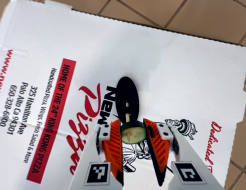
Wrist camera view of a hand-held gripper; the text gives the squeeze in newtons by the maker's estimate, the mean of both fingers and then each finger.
{"total": 9.3, "left": 9.3, "right": 9.3}